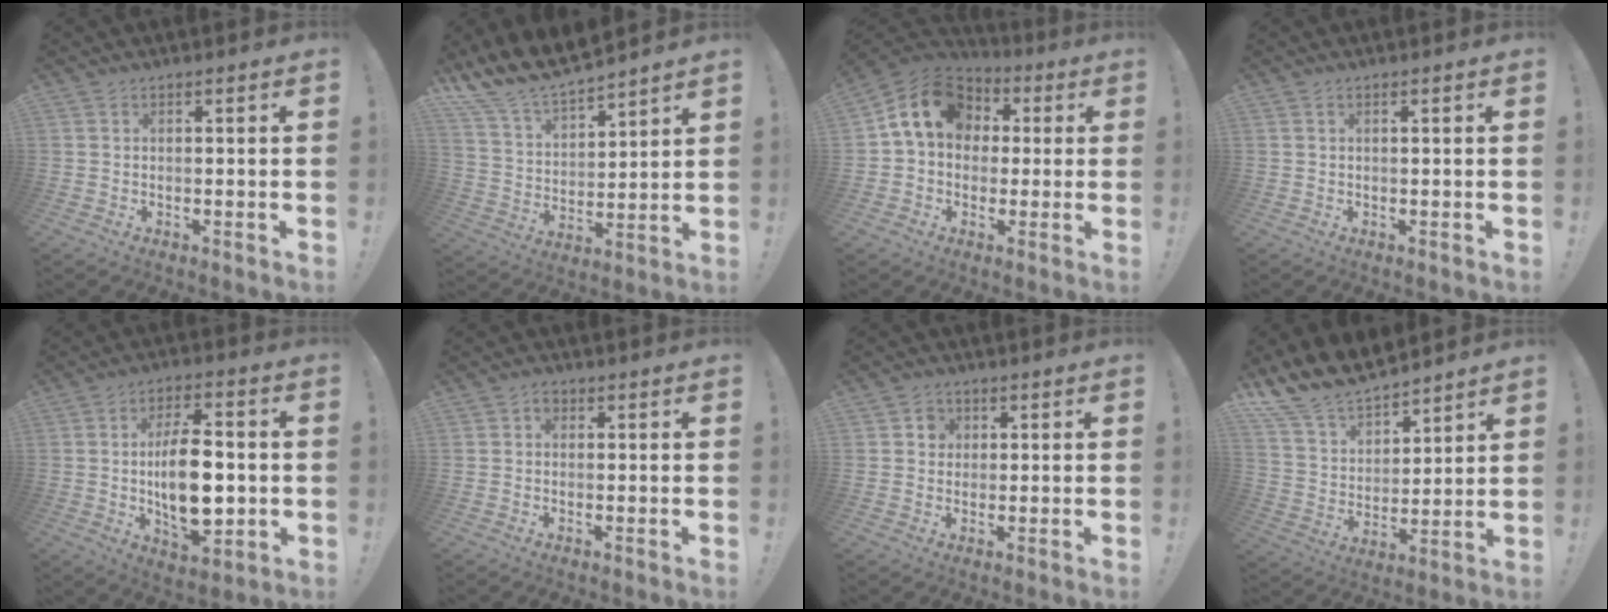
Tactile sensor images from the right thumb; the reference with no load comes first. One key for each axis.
{"total": 13.0, "fx": 12.1, "fy": 3.3, "fz": 3.6, "tx": -0.098, "ty": -0.101, "tz": 0.222}
{"total": 13.7, "fx": 3.0, "fy": 10.9, "fz": 7.8, "tx": -0.124, "ty": 0.007, "tz": 0.061}
{"total": 0.6, "fx": 0.2, "fy": 0.0, "fz": 0.6, "tx": -0.019, "ty": 0.003, "tz": 0.005}
{"total": 16.5, "fx": -1.2, "fy": 8.1, "fz": 14.3, "tx": -0.243, "ty": 0.001, "tz": -0.021}
{"total": 2.0, "fx": 0.3, "fy": 1.5, "fz": 1.3, "tx": -0.024, "ty": 0.004, "tz": 0.004}
{"total": 3.6, "fx": 0.8, "fy": 3.3, "fz": 1.2, "tx": -0.016, "ty": 0.001, "tz": 0.013}
{"total": 14.3, "fx": 13.1, "fy": 4.6, "fz": 3.1, "tx": -0.089, "ty": -0.109, "tz": 0.244}